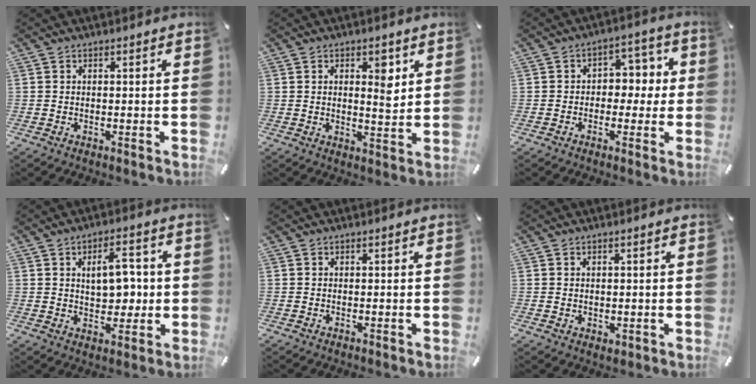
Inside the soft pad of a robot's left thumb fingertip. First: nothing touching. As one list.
[{"total": 5.5, "force": [2.4, 2.6, 4.2], "torque": [-0.050, -0.013, 0.033]}, {"total": 6.0, "force": [-0.7, 4.9, 3.4], "torque": [-0.038, 0.006, -0.024]}, {"total": 9.6, "force": [1.4, 6.0, 7.4], "torque": [-0.098, 0.000, 0.019]}, {"total": 0.0}, {"total": 1.3, "force": [0.4, 1.2, 0.2], "torque": [-0.005, 0.004, 0.005]}]